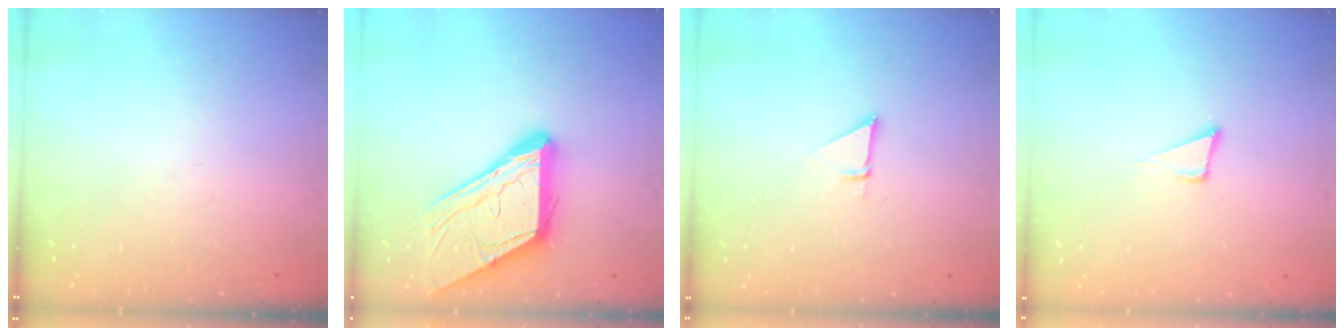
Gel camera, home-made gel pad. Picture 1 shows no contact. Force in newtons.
{"total": 13.5, "press": 13.4, "slide": 1.6}
{"total": 1.4, "press": 1.4, "slide": 0.0}
{"total": 4.9, "press": 3.9, "slide": 3.0}